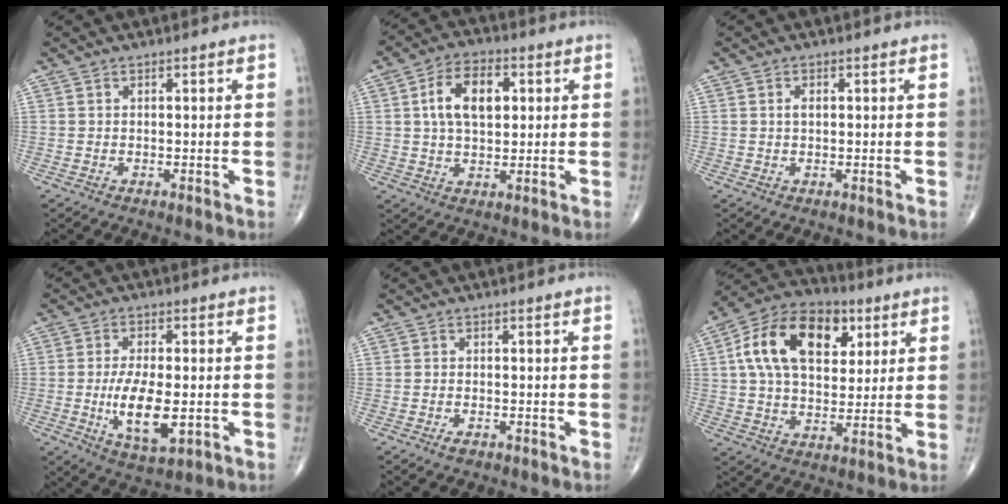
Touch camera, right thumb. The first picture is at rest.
{"total": 10.7, "force": [2.4, 6.4, 8.3], "torque": [-0.132, 0.008, 0.038]}
{"total": 1.7, "force": [0.3, 1.0, 1.3], "torque": [-0.025, 0.004, 0.006]}
{"total": 10.4, "force": [-1.9, 4.4, 9.2], "torque": [-0.162, -0.010, -0.028]}
{"total": 1.5, "force": [-1.0, 0.7, 0.9], "torque": [-0.018, 0.002, -0.017]}
{"total": 18.8, "force": [5.8, 11.8, 13.5], "torque": [-0.209, 0.003, 0.091]}